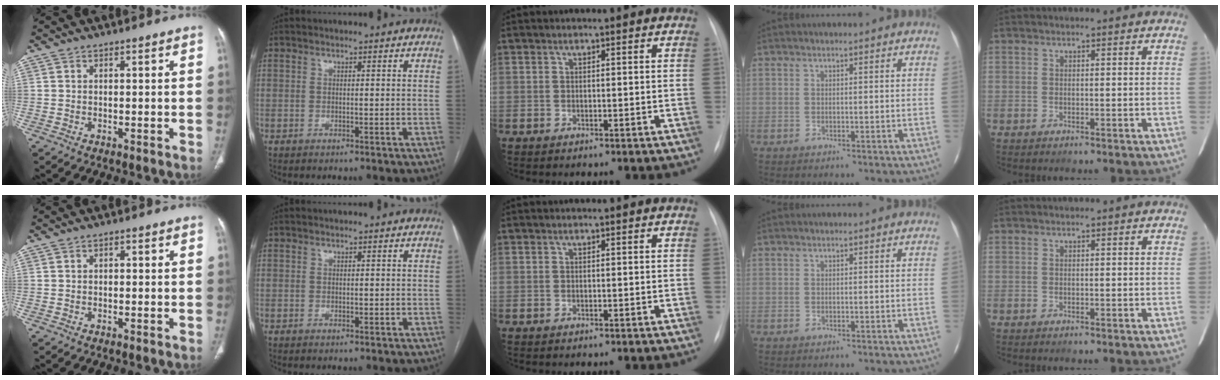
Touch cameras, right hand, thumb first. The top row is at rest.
{"thumb": {"total": 0.8, "force": [0.1, 0.6, 0.5], "torque": [-0.005, 0.003, -0.002]}, "index": {"total": 1.0, "force": [0.0, 0.6, 0.8], "torque": [-0.011, -0.001, 0.002]}}